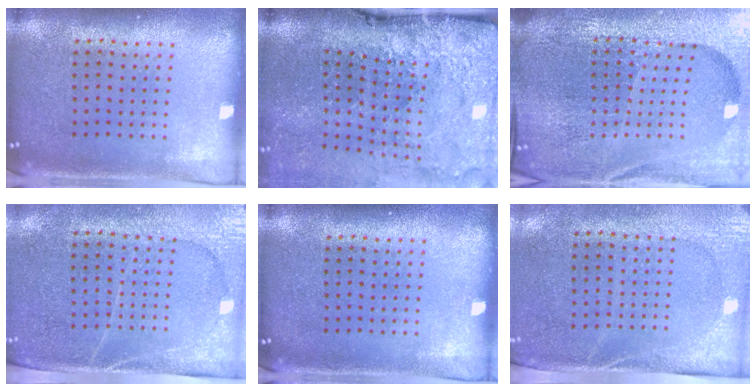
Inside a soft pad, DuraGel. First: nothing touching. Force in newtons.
{"total": 4.9, "press": 3.8, "slide": 3.1}
{"total": 6.8, "press": 5.9, "slide": 3.4}
{"total": 3.0, "press": 2.8, "slide": 1.1}
{"total": 0.0}
{"total": 2.8, "press": 2.3, "slide": 1.6}